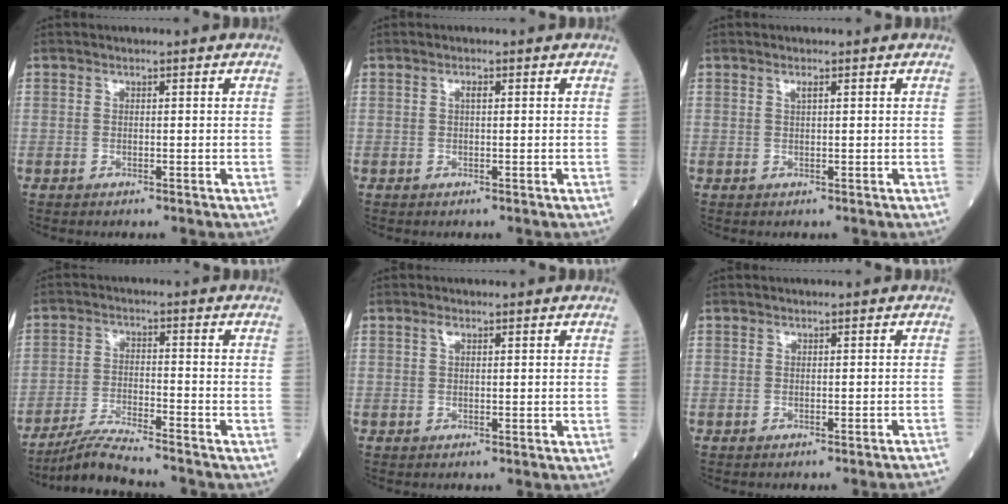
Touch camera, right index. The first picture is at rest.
{"total": 0.8, "force": [0.2, 0.2, 0.8], "torque": [-0.016, 0.002, 0.003]}
{"total": 0.7, "force": [0.4, 0.0, 0.6], "torque": [-0.014, 0.000, 0.007]}
{"total": 8.6, "force": [-7.9, -0.1, 3.4], "torque": [-0.062, -0.017, -0.139]}
{"total": 0.9, "force": [0.4, 0.3, 0.7], "torque": [-0.015, 0.006, 0.008]}
{"total": 4.8, "force": [-4.5, -1.1, 1.2], "torque": [-0.006, -0.014, -0.047]}